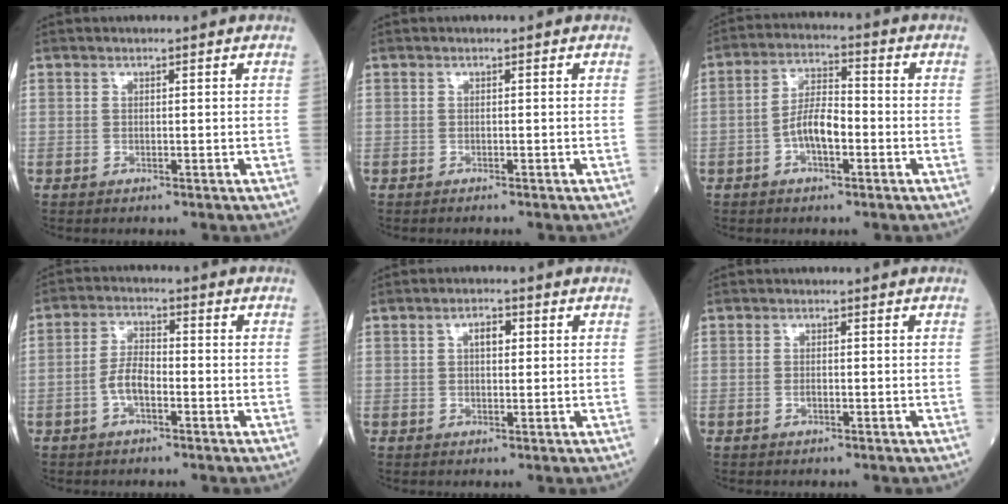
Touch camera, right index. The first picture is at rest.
{"total": 0.8, "force": [-0.7, 0.0, 0.3], "torque": [-0.008, -0.003, -0.009]}
{"total": 6.4, "force": [-2.0, 2.3, 5.6], "torque": [-0.115, 0.013, -0.039]}
{"total": 4.7, "force": [-1.6, 1.9, 3.9], "torque": [-0.081, 0.011, -0.035]}
{"total": 2.7, "force": [0.7, 1.3, 2.2], "torque": [-0.039, 0.005, 0.011]}
{"total": 0.8, "force": [-0.3, 0.3, 0.7], "torque": [-0.015, 0.001, -0.004]}